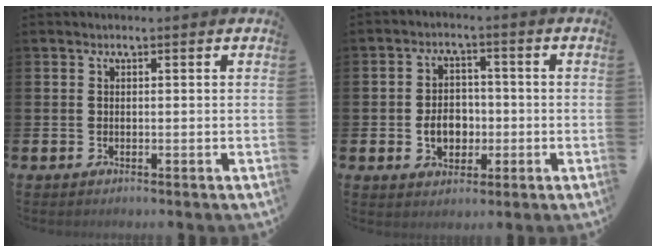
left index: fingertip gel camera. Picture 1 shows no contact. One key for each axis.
{"total": 4.9, "fx": -1.0, "fy": 3.7, "fz": 3.0, "tx": -0.043, "ty": 0.001, "tz": -0.025}